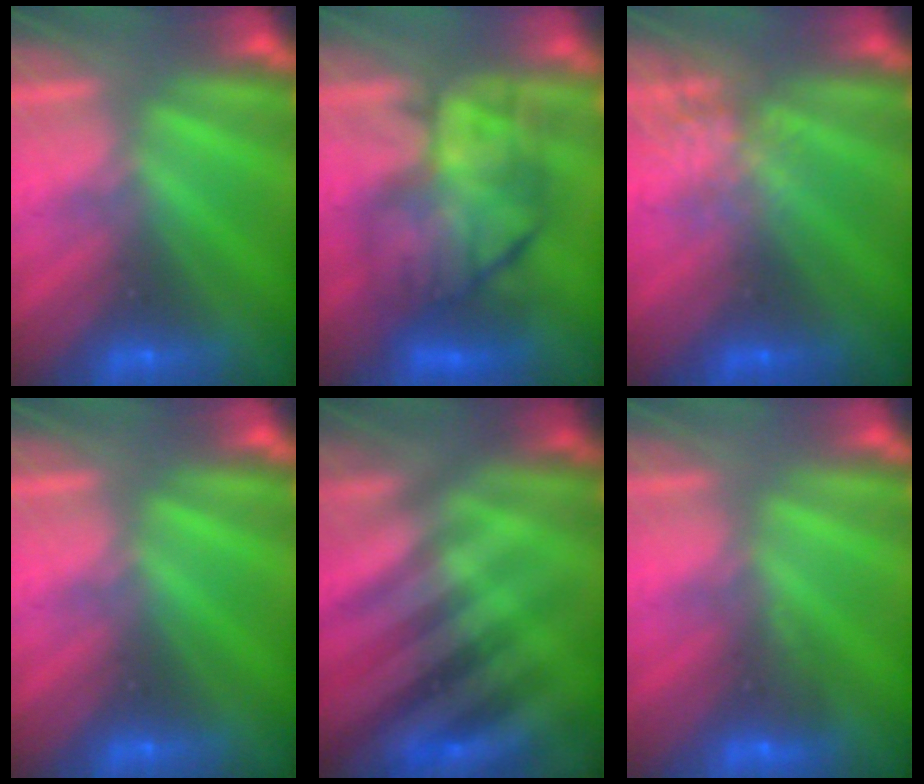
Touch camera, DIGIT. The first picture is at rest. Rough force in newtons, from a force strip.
{"total": 9.8}
{"total": 4.3}
{"total": 0.0}
{"total": 2.8}
{"total": 2.9}